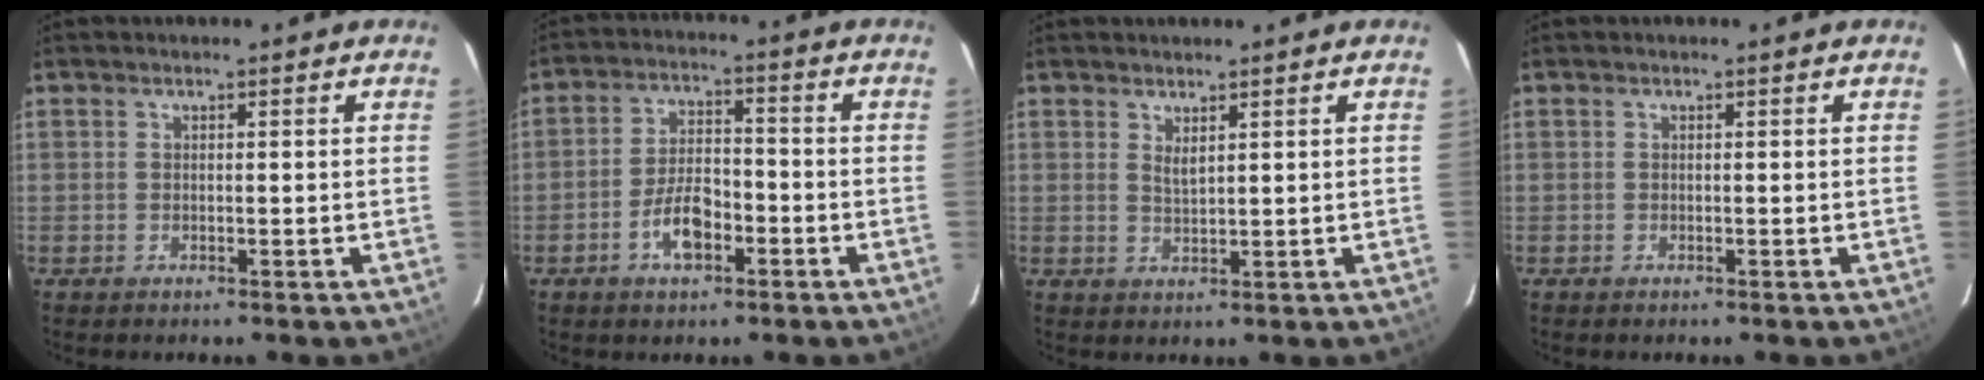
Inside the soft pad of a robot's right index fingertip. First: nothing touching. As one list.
[{"total": 10.1, "force": [-4.8, 4.8, 7.4], "torque": [-0.145, 0.014, -0.081]}, {"total": 2.3, "force": [1.9, 0.4, 1.2], "torque": [-0.020, -0.002, 0.034]}, {"total": 0.0}]